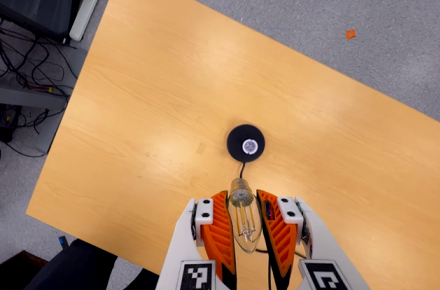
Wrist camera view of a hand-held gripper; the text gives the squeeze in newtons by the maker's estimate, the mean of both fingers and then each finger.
{"total": 20.7, "left": 22.5, "right": 18.9}